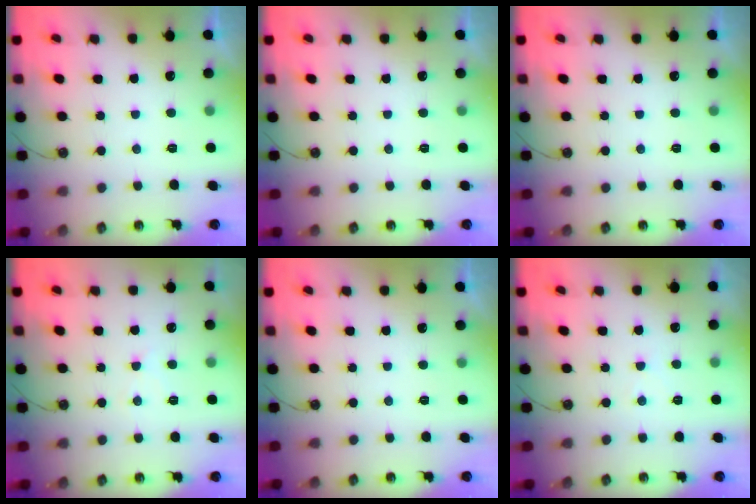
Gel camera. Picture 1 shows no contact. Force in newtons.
{"total": 0.0}
{"total": 0.0}
{"total": 5.8, "press": 5.8, "slide": 1.0}
{"total": 0.0}
{"total": 2.5, "press": 2.5, "slide": 0.4}